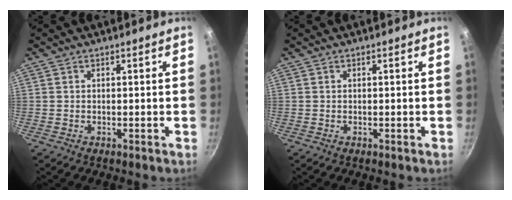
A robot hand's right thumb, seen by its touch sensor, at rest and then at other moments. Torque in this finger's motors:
{"motor_torque": [0.00, 0.00, 0.01, 0.01, 0.00]}